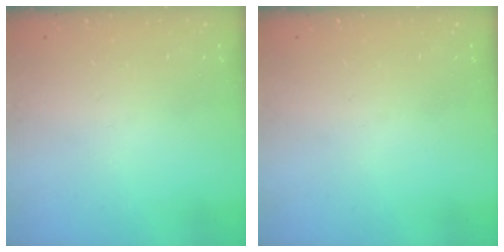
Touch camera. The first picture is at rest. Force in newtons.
{"total": 0.0}